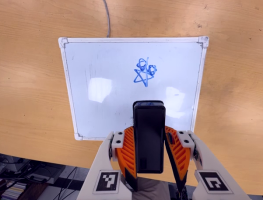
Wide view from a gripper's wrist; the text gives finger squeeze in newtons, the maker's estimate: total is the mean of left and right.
{"total": 5.7, "left": 4.6, "right": 6.9}